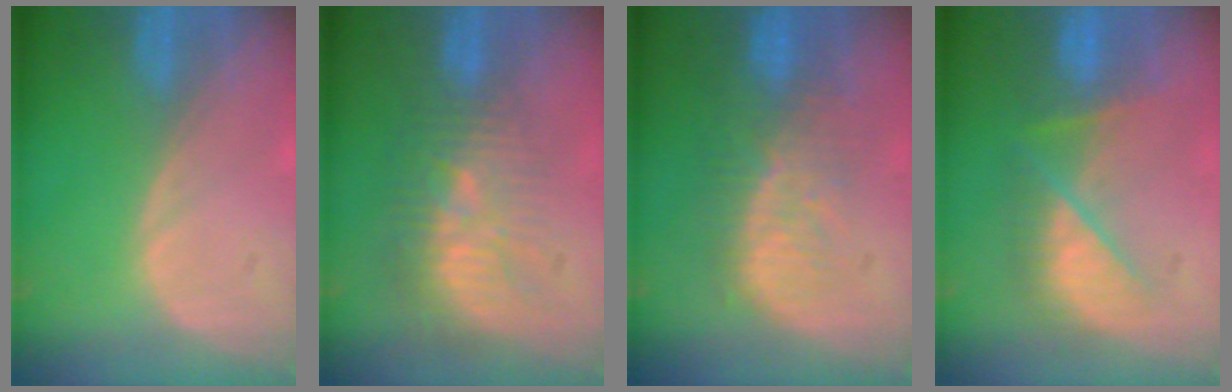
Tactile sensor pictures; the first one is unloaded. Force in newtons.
{"total": 10.2, "press": 8.8, "slide": 5.0}
{"total": 10.1, "press": 8.5, "slide": 5.6}
{"total": 7.5, "press": 7.2, "slide": 1.8}